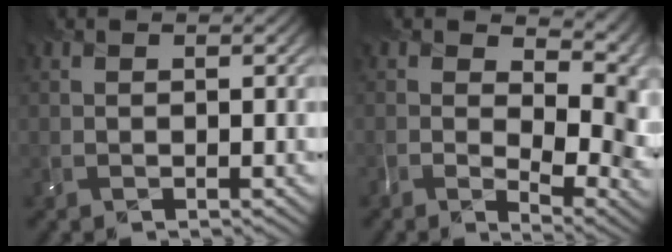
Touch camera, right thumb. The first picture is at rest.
{"total": 8.5, "force": [-0.4, 4.0, 7.6], "torque": [-0.120, -0.023, 0.009]}